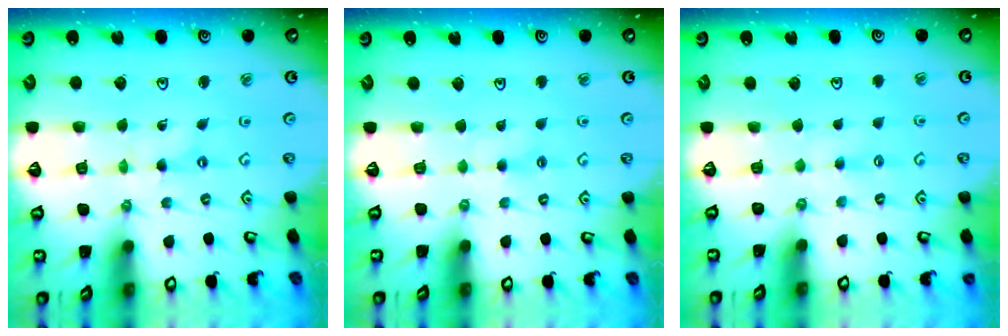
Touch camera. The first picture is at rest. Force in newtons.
{"total": 2.8, "press": 2.8, "slide": 0.3}
{"total": 2.8, "press": 2.8, "slide": 0.3}